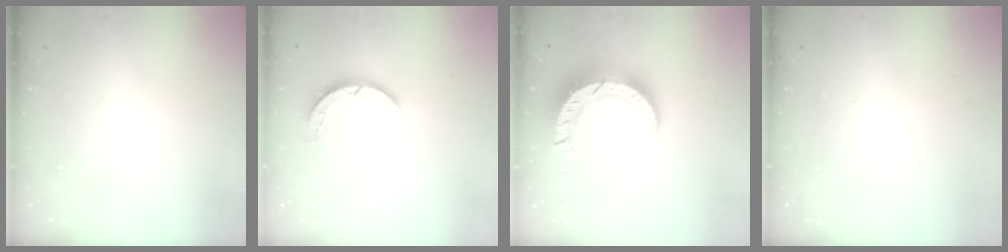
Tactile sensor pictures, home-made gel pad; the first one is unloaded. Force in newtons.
{"total": 3.1, "press": 3.0, "slide": 0.4}
{"total": 12.0, "press": 12.0, "slide": 1.2}
{"total": 0.0}